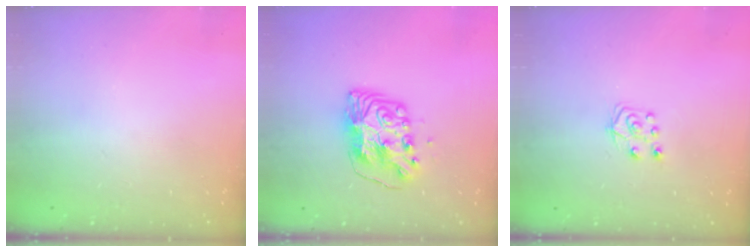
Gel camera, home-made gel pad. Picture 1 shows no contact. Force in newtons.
{"total": 9.2, "press": 9.1, "slide": 1.1}
{"total": 5.7, "press": 5.7, "slide": 0.5}